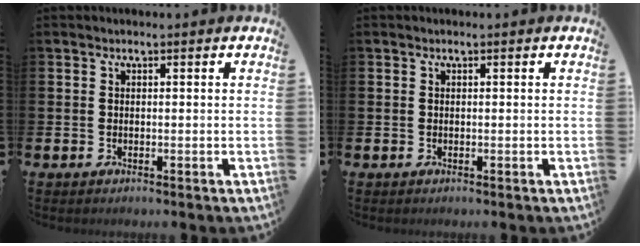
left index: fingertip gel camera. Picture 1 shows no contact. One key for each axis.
{"total": 0.0}